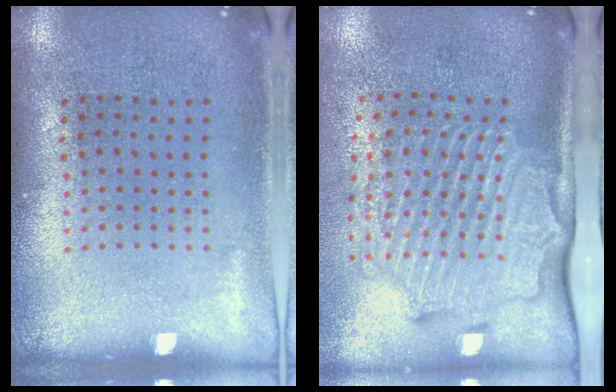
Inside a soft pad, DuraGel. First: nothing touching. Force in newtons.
{"total": 2.9, "press": 2.2, "slide": 1.9}